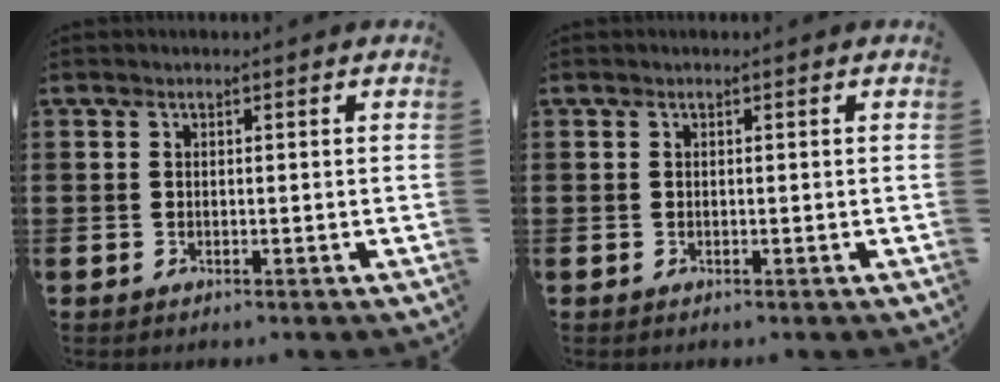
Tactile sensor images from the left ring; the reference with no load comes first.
{"total": 0.0}